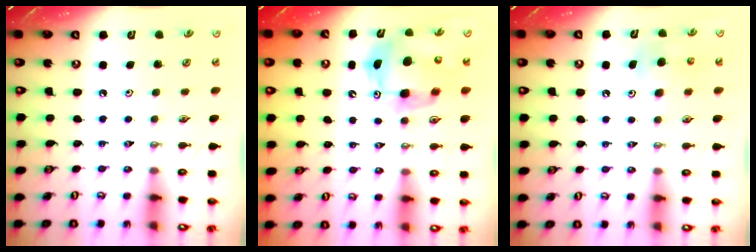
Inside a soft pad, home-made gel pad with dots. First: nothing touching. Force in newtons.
{"total": 12.4, "press": 12.3, "slide": 2.1}
{"total": 6.7, "press": 6.7, "slide": 1.0}